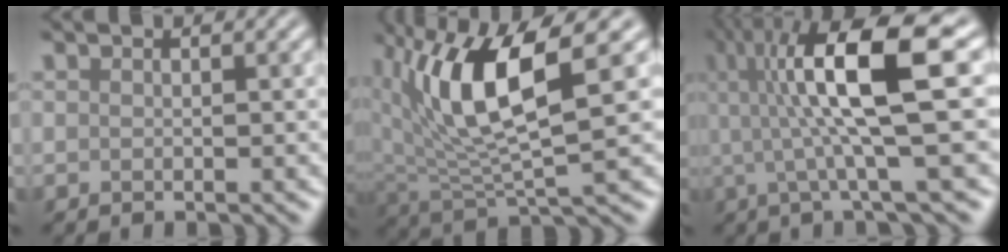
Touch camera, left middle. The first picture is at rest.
{"total": 8.2, "force": [2.3, 2.8, 7.4], "torque": [-0.158, -0.008, 0.048]}
{"total": 10.7, "force": [1.5, 2.3, 10.4], "torque": [-0.157, 0.003, 0.030]}